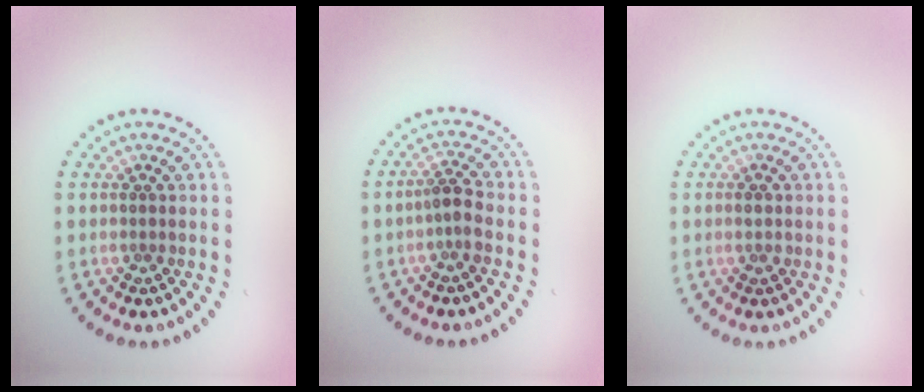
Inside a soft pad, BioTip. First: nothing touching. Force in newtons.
{"total": 2.0, "press": 1.7, "slide": 1.2}
{"total": 1.3, "press": 1.3, "slide": 0.1}